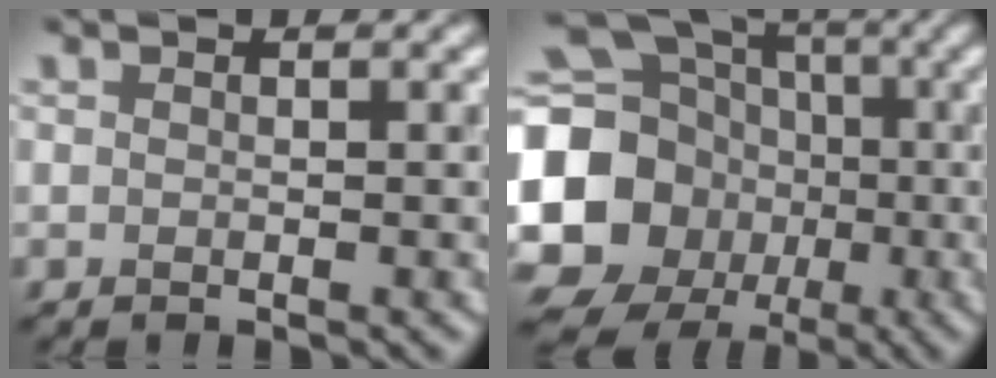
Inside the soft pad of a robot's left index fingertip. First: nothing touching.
{"total": 18.8, "force": [-1.6, 17.1, 7.7], "torque": [-0.176, -0.009, -0.074]}